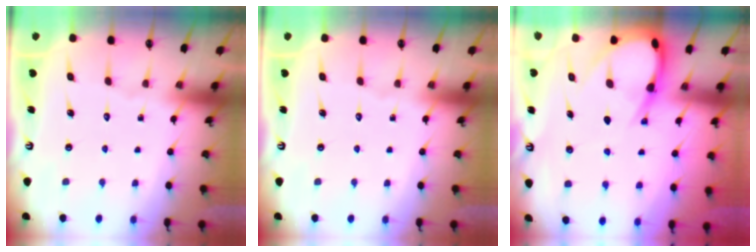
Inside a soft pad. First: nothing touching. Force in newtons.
{"total": 0.0}
{"total": 8.3, "press": 8.2, "slide": 0.9}